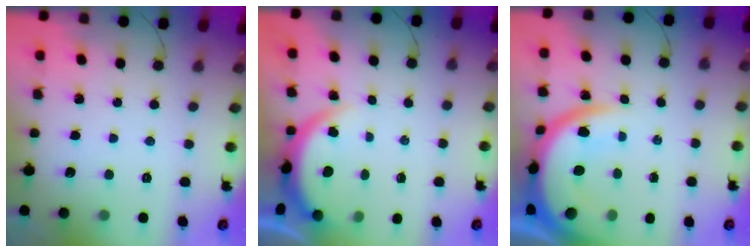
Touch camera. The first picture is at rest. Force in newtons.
{"total": 3.7, "press": 3.6, "slide": 0.6}
{"total": 13.8, "press": 13.7, "slide": 1.3}